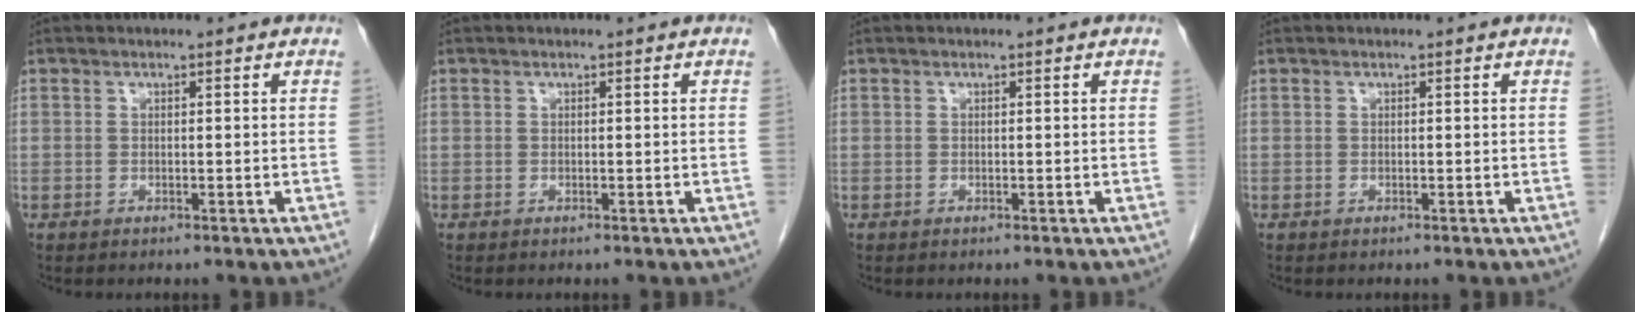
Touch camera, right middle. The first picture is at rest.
{"total": 0.0}
{"total": 0.0}
{"total": 0.0}